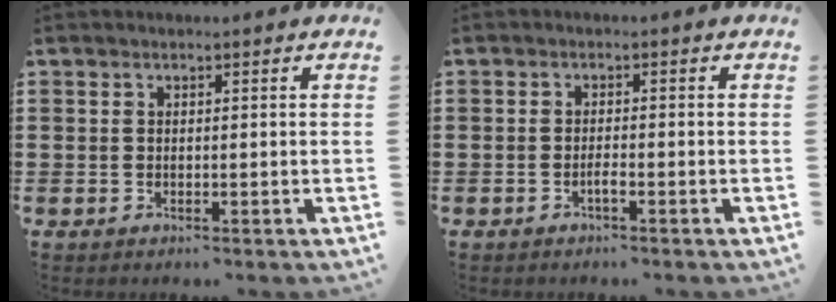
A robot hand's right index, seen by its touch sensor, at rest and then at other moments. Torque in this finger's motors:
{"motor_torque": [1.04, 1.10, 0.15, 0.02]}